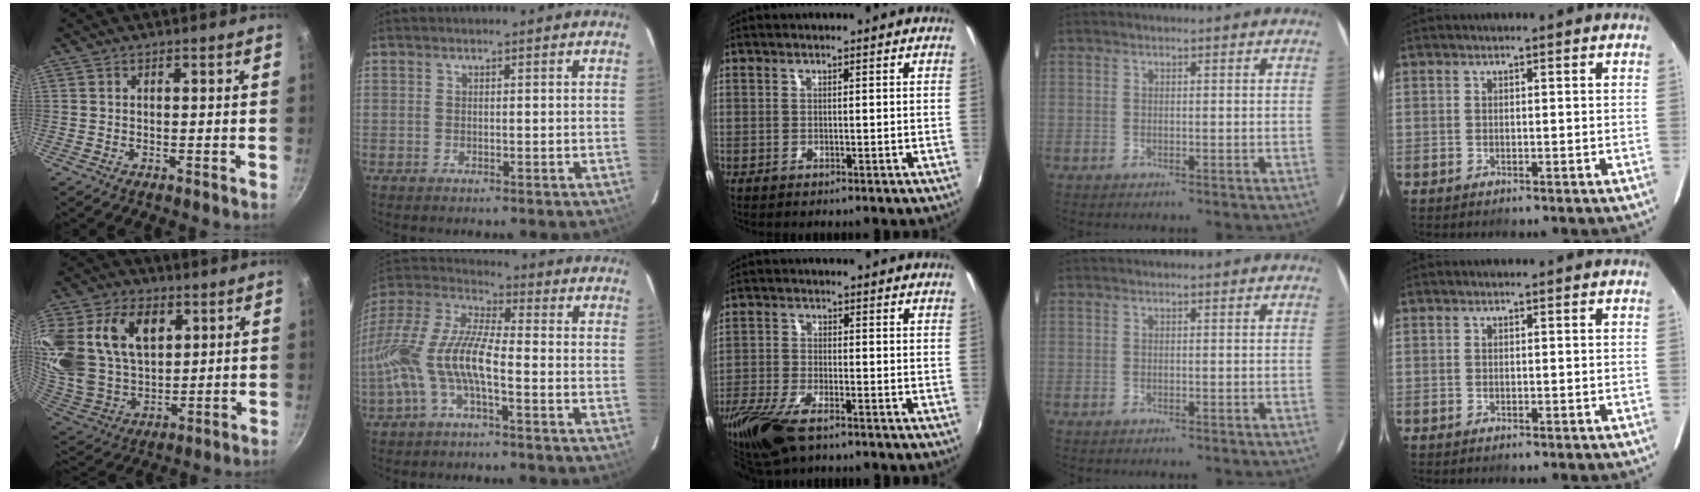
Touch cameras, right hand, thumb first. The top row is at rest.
{"thumb": {"total": 27.6, "force": [10.1, 18.8, 17.5], "torque": [-0.384, 0.019, 0.194]}, "index": {"total": 15.9, "force": [-4.9, 5.1, 14.3], "torque": [-0.297, -0.003, -0.105]}, "middle": {"total": 12.4, "force": [-8.6, 4.3, 7.8], "torque": [-0.188, -0.041, -0.166]}}